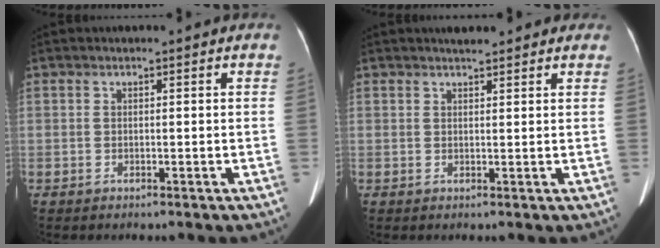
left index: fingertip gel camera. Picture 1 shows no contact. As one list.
[{"total": 3.7, "force": [3.1, 1.0, 1.6], "torque": [-0.017, 0.016, 0.039]}]